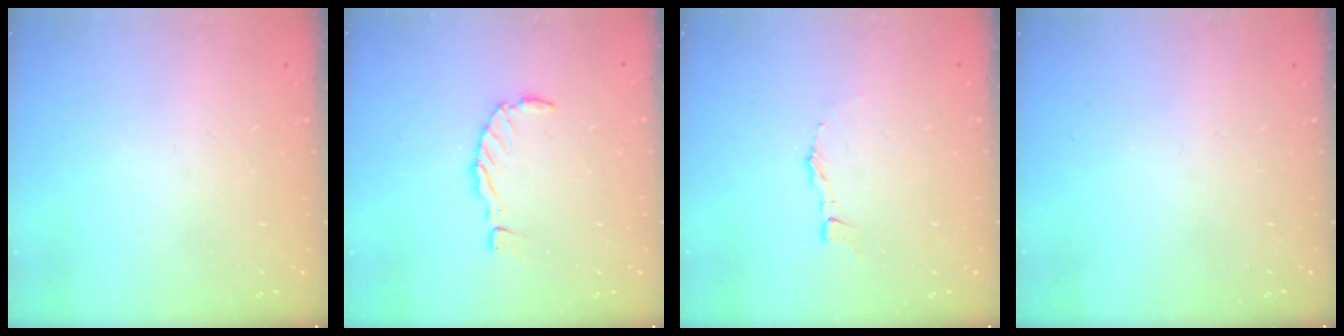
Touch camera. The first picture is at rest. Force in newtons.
{"total": 0.0}
{"total": 2.5, "press": 2.5, "slide": 0.1}
{"total": 0.0}